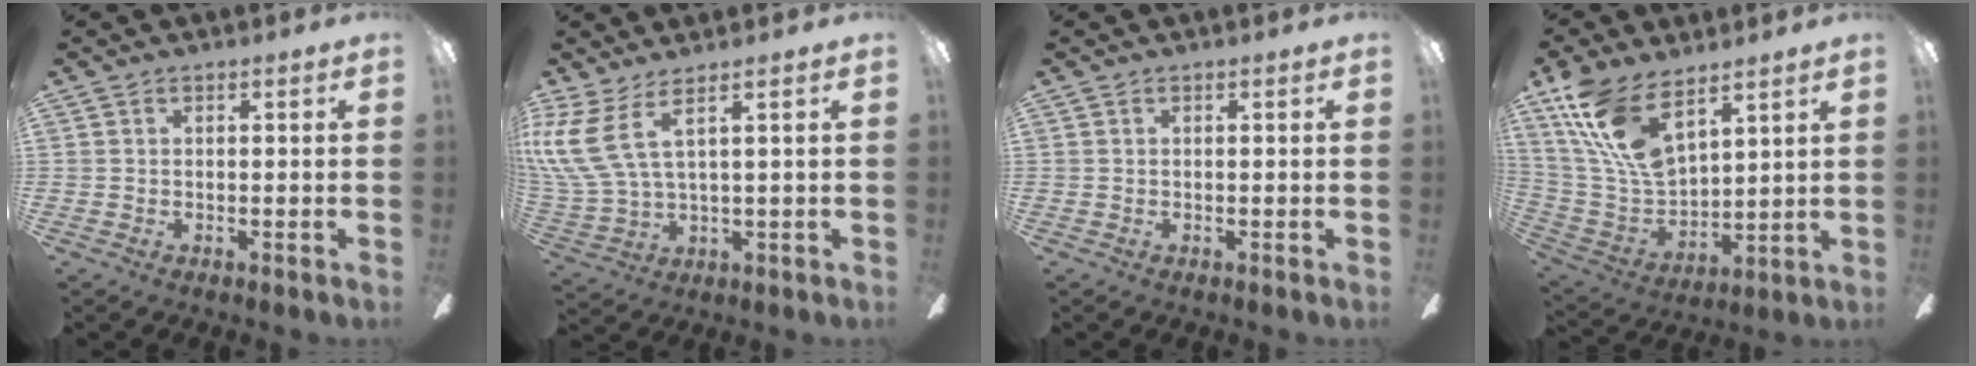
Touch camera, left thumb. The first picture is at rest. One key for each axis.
{"total": 11.1, "fx": 5.5, "fy": 4.4, "fz": 8.7, "tx": -0.200, "ty": -0.026, "tz": 0.105}
{"total": 0.0}
{"total": 17.1, "fx": 10.8, "fy": 7.6, "fz": 10.8, "tx": -0.247, "ty": -0.051, "tz": 0.197}